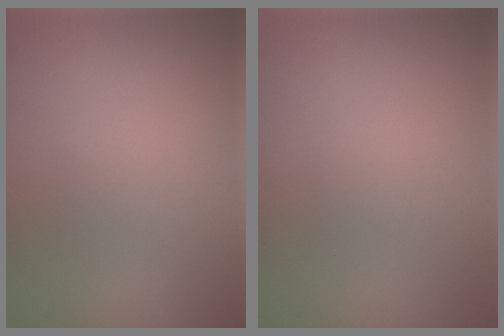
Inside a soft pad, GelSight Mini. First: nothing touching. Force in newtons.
{"total": 0.0}